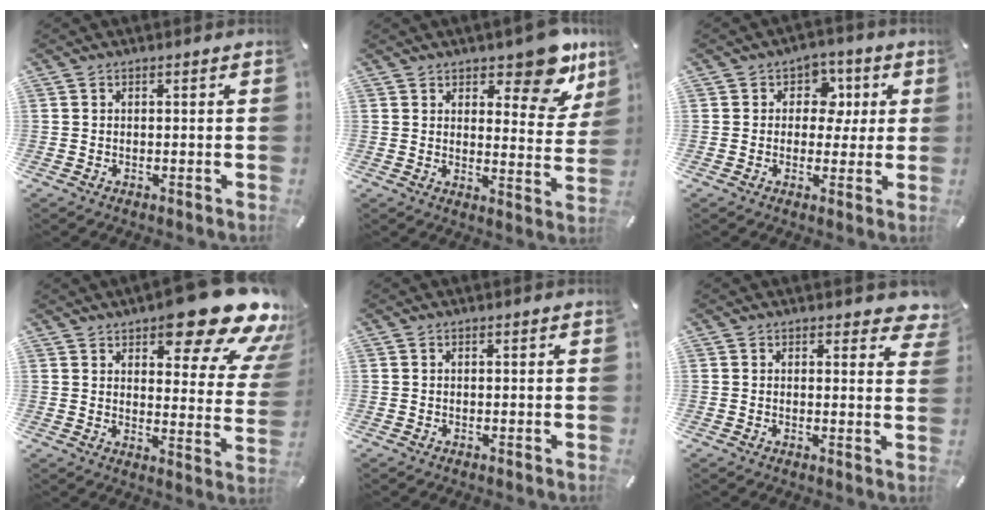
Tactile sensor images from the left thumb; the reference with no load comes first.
{"total": 12.3, "force": [9.1, 5.1, 6.5], "torque": [-0.057, -0.074, 0.154]}
{"total": 7.4, "force": [0.8, 6.4, 3.6], "torque": [-0.037, 0.002, 0.007]}
{"total": 20.8, "force": [13.6, 8.0, 13.5], "torque": [-0.174, -0.095, 0.225]}
{"total": 0.0}
{"total": 3.3, "force": [2.5, 1.6, 1.5], "torque": [-0.004, -0.018, 0.040]}